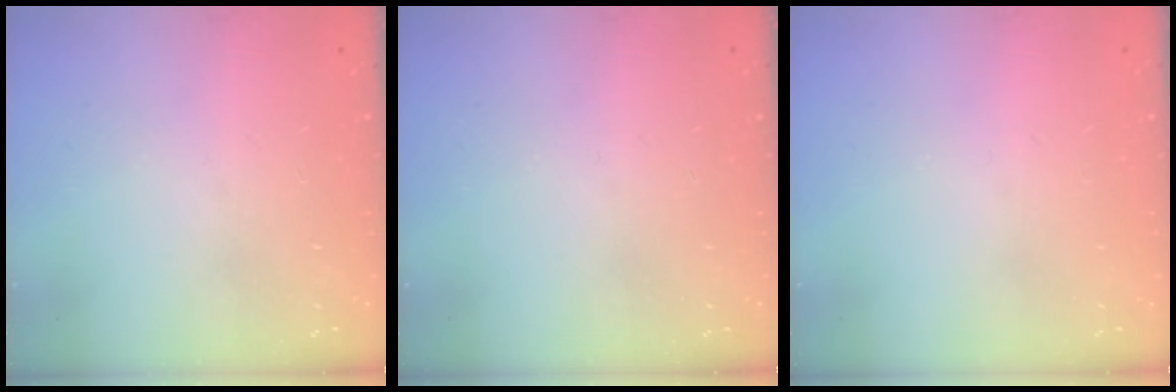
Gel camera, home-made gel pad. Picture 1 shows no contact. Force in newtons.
{"total": 0.0}
{"total": 0.0}